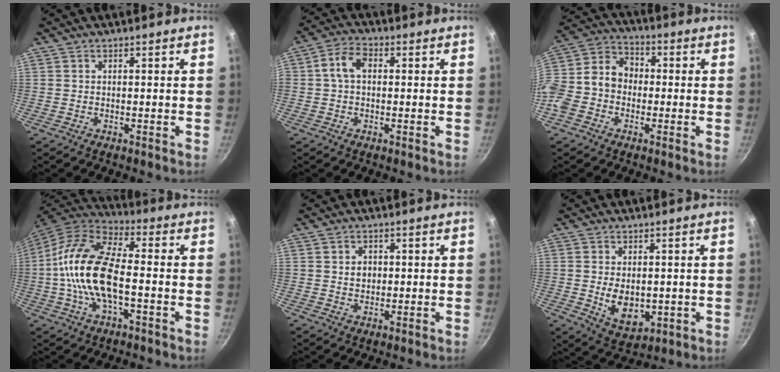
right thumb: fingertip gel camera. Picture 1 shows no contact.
{"total": 5.6, "force": [0.7, 3.8, 4.1], "torque": [-0.075, 0.019, 0.002]}
{"total": 13.9, "force": [-2.4, 11.2, 7.8], "torque": [-0.127, 0.049, -0.065]}
{"total": 17.4, "force": [-1.9, 8.1, 15.3], "torque": [-0.284, 0.037, -0.052]}
{"total": 3.0, "force": [0.5, 2.4, 1.6], "torque": [-0.014, 0.001, 0.008]}
{"total": 8.1, "force": [-0.4, 5.3, 6.1], "torque": [-0.085, -0.014, 0.011]}